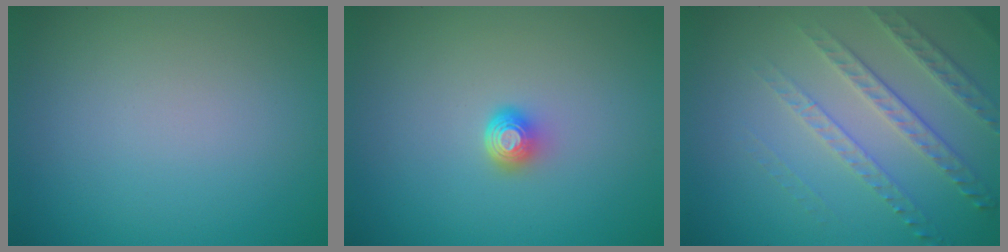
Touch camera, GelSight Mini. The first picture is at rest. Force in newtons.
{"total": 1.8, "press": 1.3, "slide": 1.3}
{"total": 3.7, "press": 3.1, "slide": 1.9}